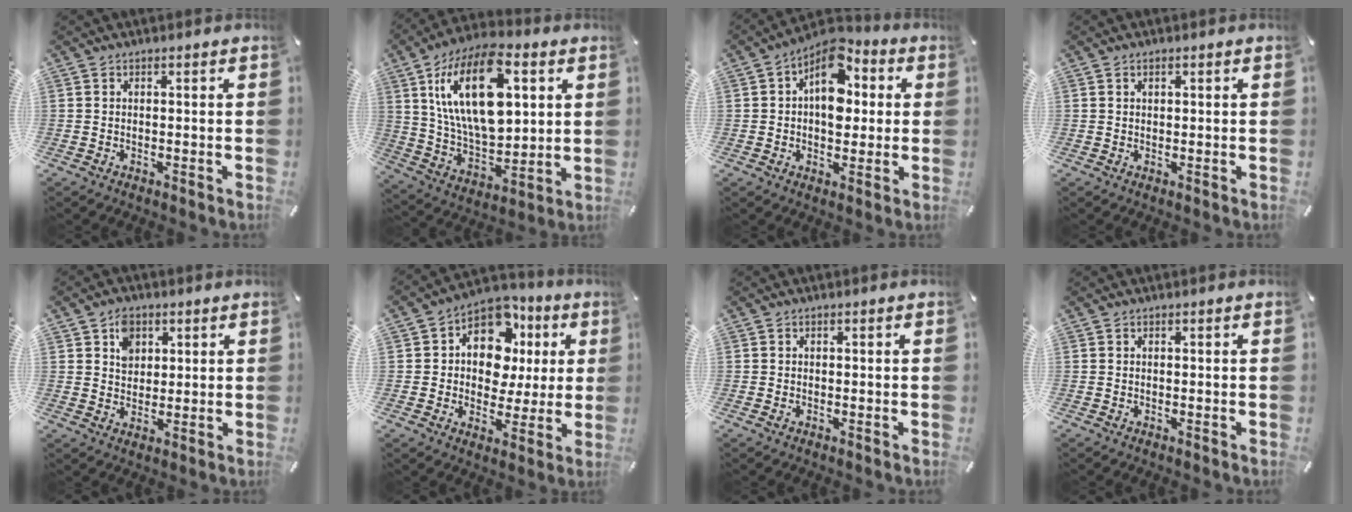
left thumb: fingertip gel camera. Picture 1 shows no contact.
{"total": 22.7, "force": [8.2, 12.5, 17.2], "torque": [-0.344, -0.019, 0.132]}
{"total": 11.6, "force": [2.8, 8.0, 7.9], "torque": [-0.107, -0.025, 0.048]}
{"total": 0.9, "force": [0.4, 0.5, 0.7], "torque": [-0.013, 0.002, 0.007]}
{"total": 5.5, "force": [2.3, 4.6, 2.0], "torque": [-0.029, 0.001, 0.038]}
{"total": 12.5, "force": [4.3, 9.8, 6.4], "torque": [-0.099, -0.027, 0.081]}
{"total": 0.7, "force": [-0.2, 0.4, 0.6], "torque": [-0.010, 0.001, -0.004]}
{"total": 0.0}